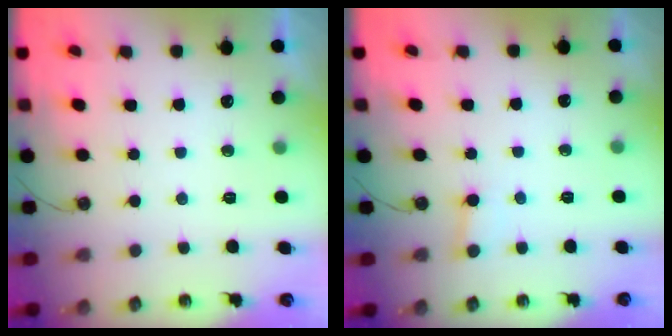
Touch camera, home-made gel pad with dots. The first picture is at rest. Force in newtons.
{"total": 2.2, "press": 2.2, "slide": 0.2}